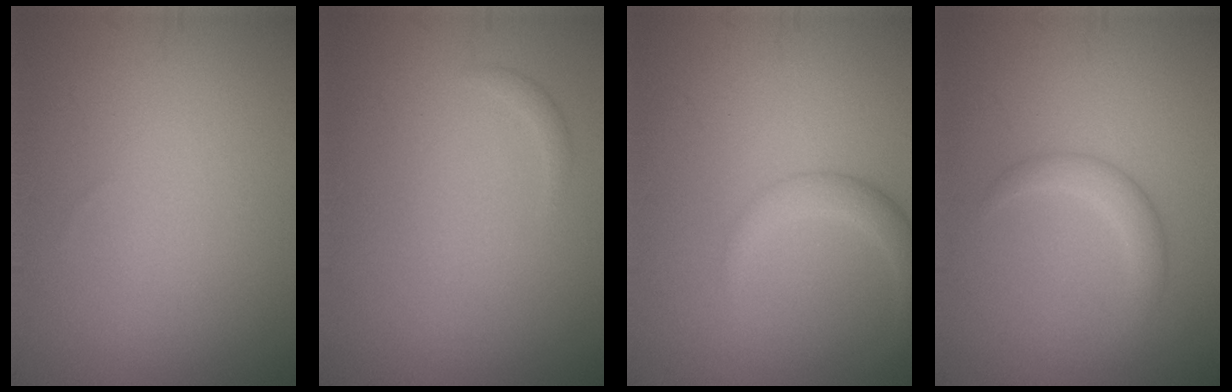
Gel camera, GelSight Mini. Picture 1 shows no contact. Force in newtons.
{"total": 0.6, "press": 0.6, "slide": 0.0}
{"total": 2.0, "press": 2.0, "slide": 0.0}
{"total": 2.0, "press": 2.0, "slide": 0.1}